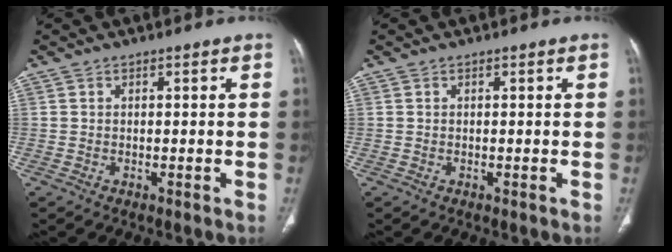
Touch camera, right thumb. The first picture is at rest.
{"total": 0.0}